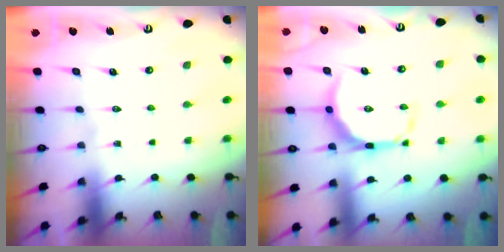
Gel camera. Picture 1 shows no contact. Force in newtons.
{"total": 11.0, "press": 11.0, "slide": 0.6}